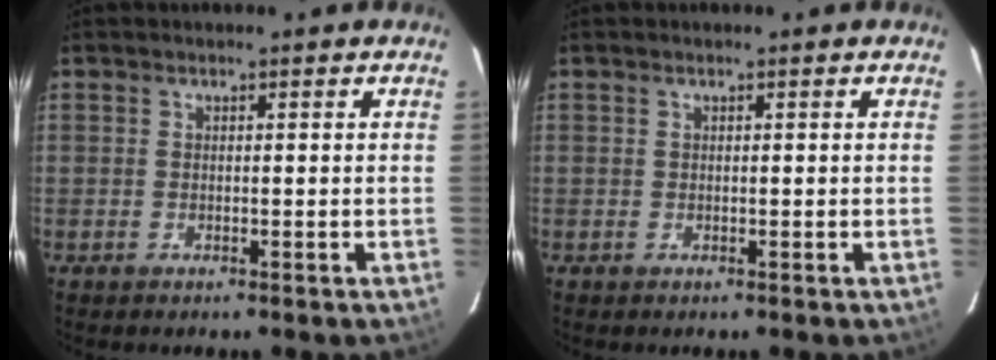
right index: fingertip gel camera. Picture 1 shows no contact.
{"total": 0.0}